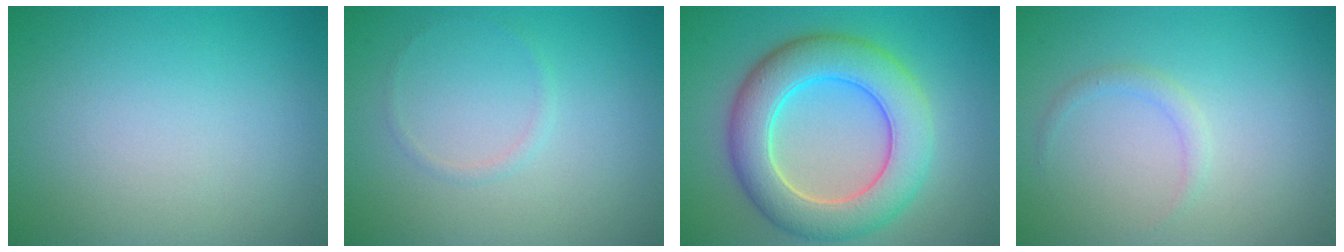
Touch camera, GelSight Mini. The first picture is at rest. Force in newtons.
{"total": 0.7, "press": 0.7, "slide": 0.1}
{"total": 8.1, "press": 8.1, "slide": 0.4}
{"total": 1.1, "press": 1.1, "slide": 0.0}